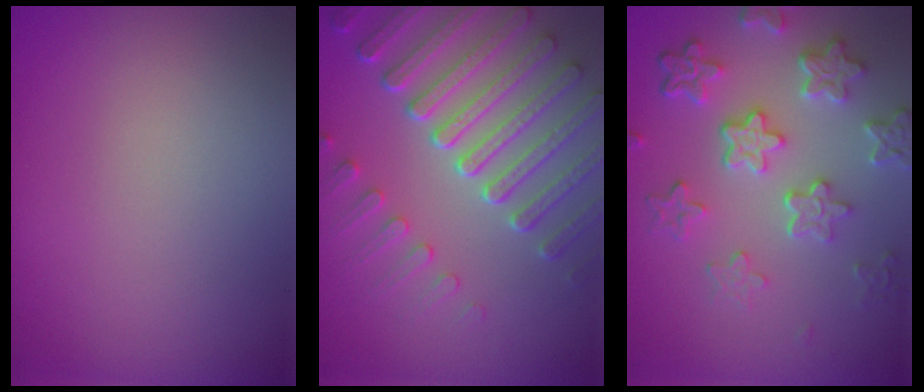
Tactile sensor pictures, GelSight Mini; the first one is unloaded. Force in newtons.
{"total": 7.6, "press": 5.7, "slide": 5.0}
{"total": 5.9, "press": 4.4, "slide": 4.0}